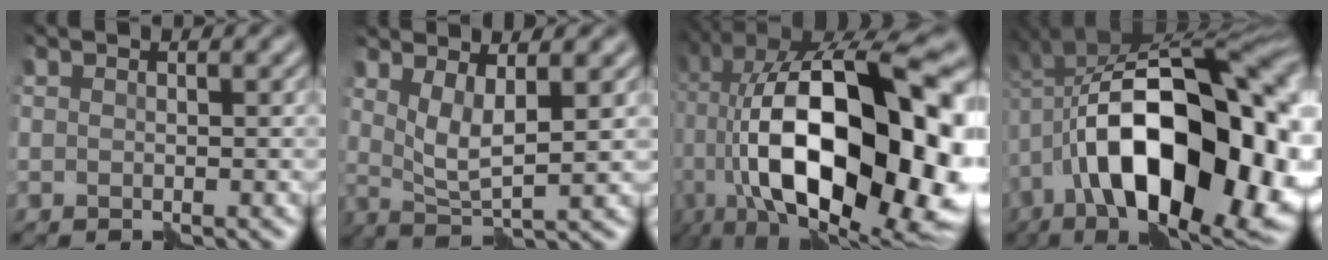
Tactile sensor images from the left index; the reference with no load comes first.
{"total": 3.5, "force": [1.0, 0.6, 3.3], "torque": [-0.068, -0.008, 0.021]}
{"total": 21.3, "force": [-1.4, 9.0, 19.2], "torque": [-0.318, 0.012, -0.031]}
{"total": 18.7, "force": [-4.5, 8.9, 15.8], "torque": [-0.245, 0.014, -0.067]}